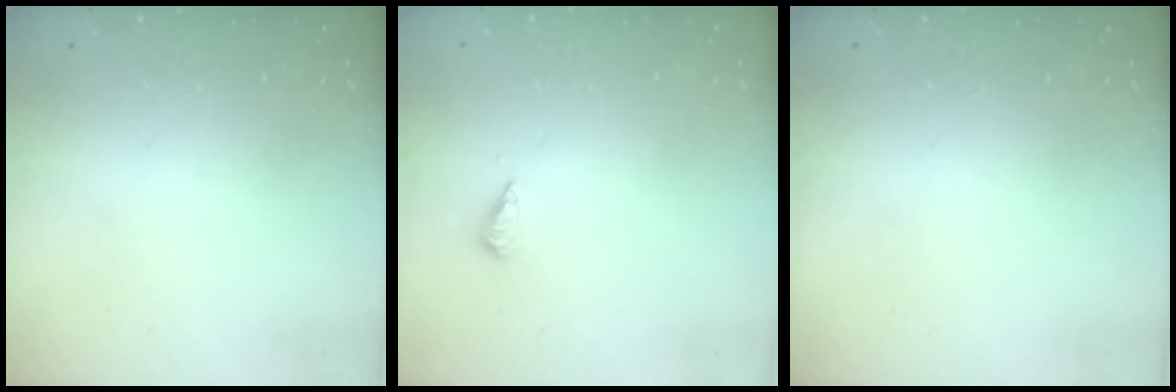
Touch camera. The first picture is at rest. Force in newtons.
{"total": 4.2, "press": 4.1, "slide": 1.0}
{"total": 0.0}